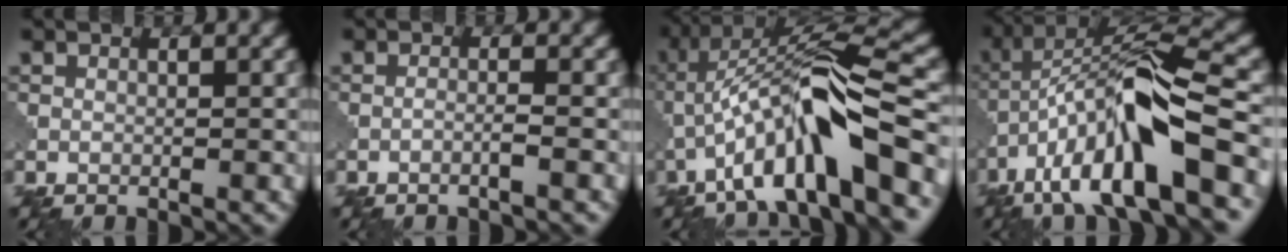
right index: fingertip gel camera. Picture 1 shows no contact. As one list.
[{"total": 1.3, "force": [-0.7, 0.1, 1.1], "torque": [-0.016, 0.006, -0.020]}, {"total": 10.8, "force": [-4.2, 2.0, 9.7], "torque": [-0.167, 0.027, -0.070]}, {"total": 13.0, "force": [-5.4, 3.2, 11.4], "torque": [-0.206, 0.018, -0.089]}]